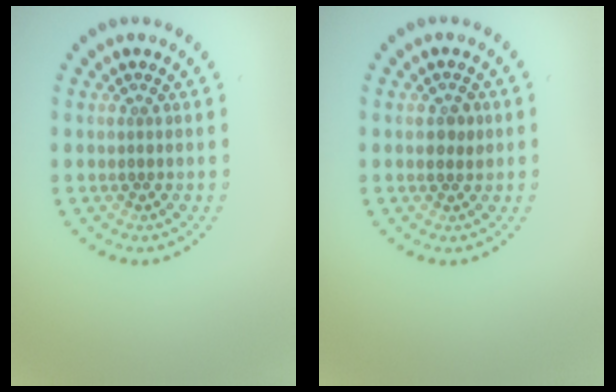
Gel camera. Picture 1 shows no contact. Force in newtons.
{"total": 1.5, "press": 1.5, "slide": 0.3}